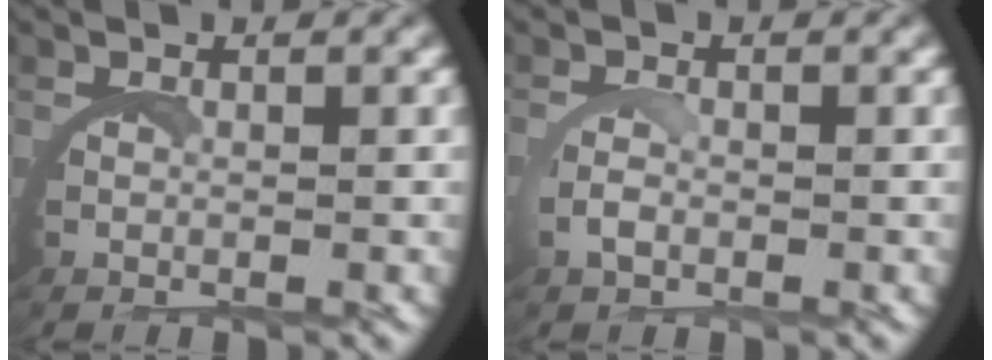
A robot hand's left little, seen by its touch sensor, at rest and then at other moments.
{"total": 0.7, "force": [0.2, 0.3, 0.6], "torque": [-0.028, -0.006, 0.002]}